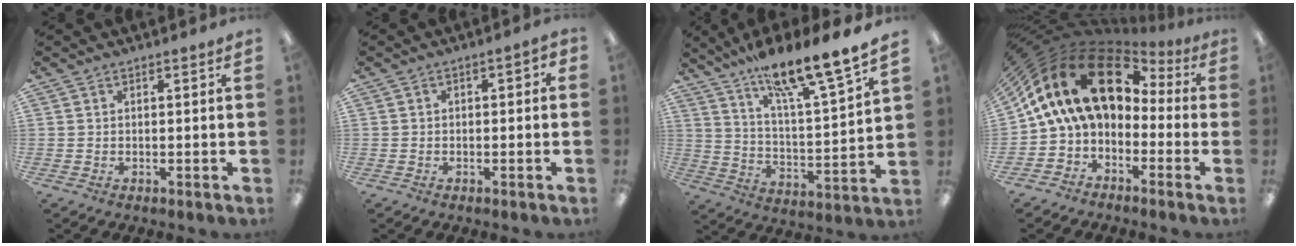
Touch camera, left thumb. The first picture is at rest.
{"total": 2.2, "force": [-1.2, 1.2, 1.4], "torque": [-0.021, 0.009, -0.024]}
{"total": 15.8, "force": [13.5, 1.0, 8.2], "torque": [-0.144, -0.097, 0.221]}
{"total": 19.2, "force": [5.2, 12.2, 13.9], "torque": [-0.280, -0.019, 0.096]}